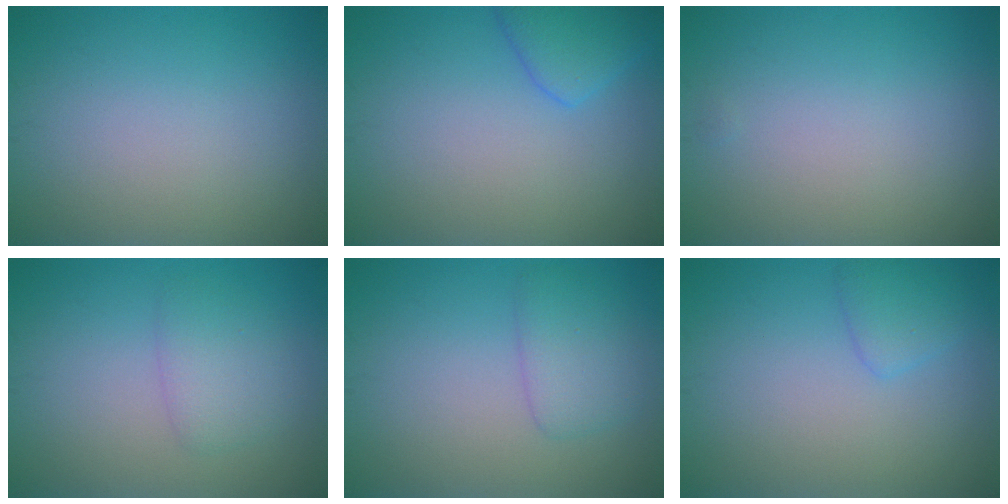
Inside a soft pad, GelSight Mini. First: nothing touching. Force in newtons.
{"total": 2.9, "press": 2.9, "slide": 0.2}
{"total": 0.0}
{"total": 2.3, "press": 2.3, "slide": 0.1}
{"total": 2.6, "press": 2.6, "slide": 0.1}
{"total": 1.7, "press": 1.7, "slide": 0.2}